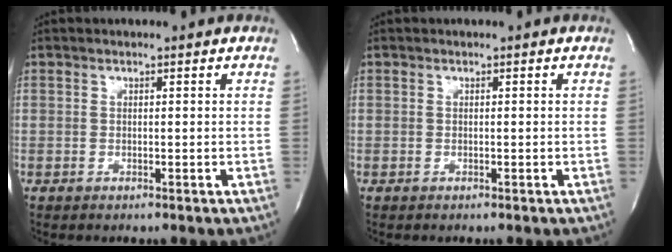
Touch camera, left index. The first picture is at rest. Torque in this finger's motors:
{"motor_torque": [0.00, 0.00, 0.00, 0.00]}